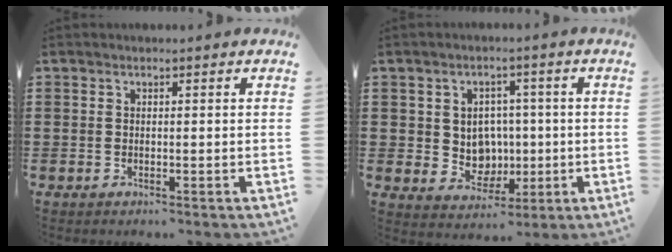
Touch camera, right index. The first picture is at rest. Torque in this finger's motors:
{"motor_torque": [2.10, 0.04, 0.03, -0.07]}